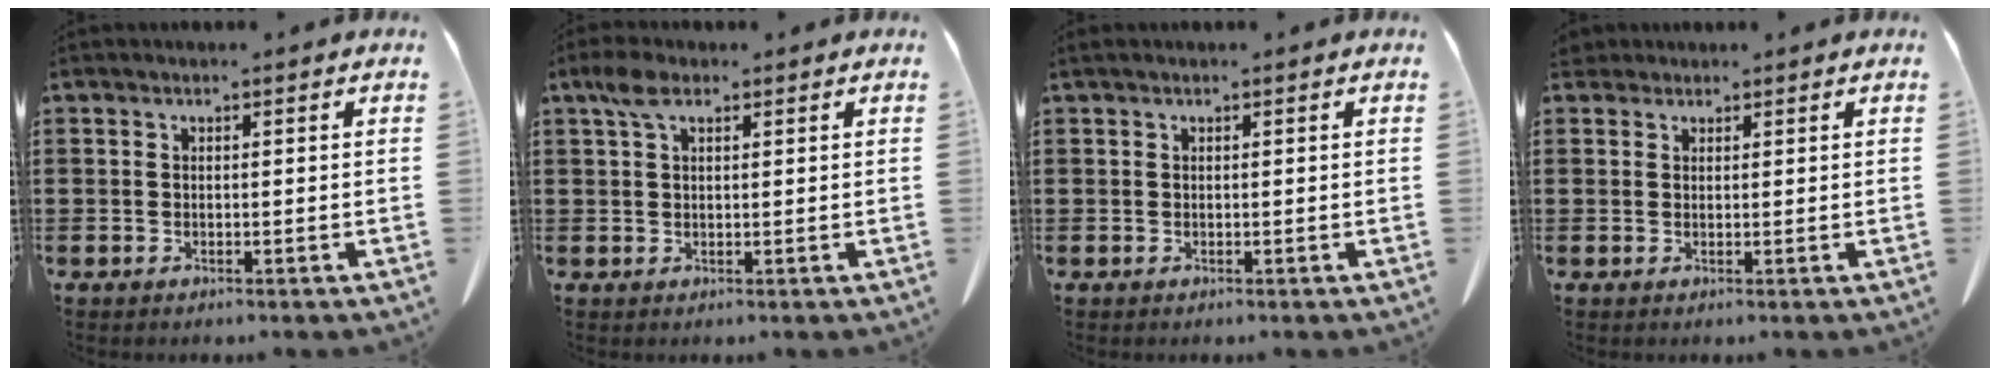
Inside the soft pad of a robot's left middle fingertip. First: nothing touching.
{"total": 3.5, "force": [1.7, 1.7, 2.5], "torque": [-0.057, 0.009, 0.030]}
{"total": 0.0}
{"total": 1.7, "force": [1.5, 0.8, 0.4], "torque": [-0.014, 0.006, 0.030]}